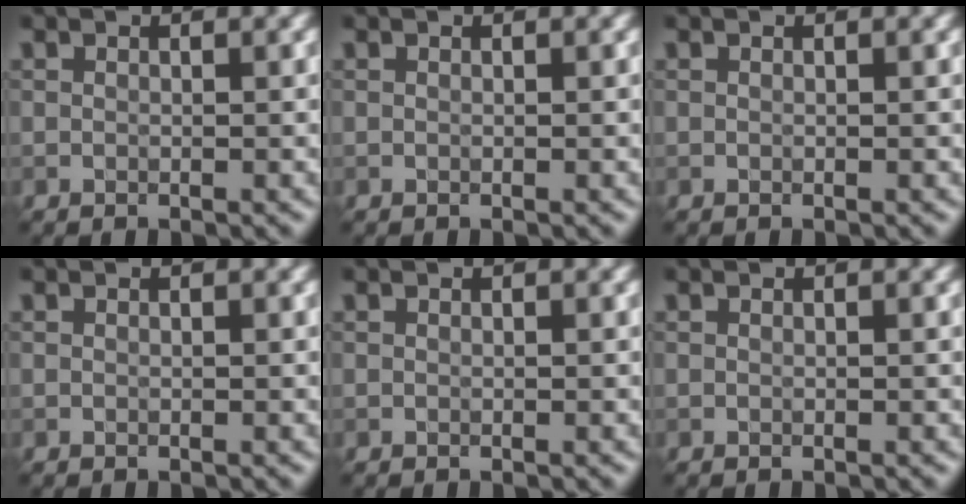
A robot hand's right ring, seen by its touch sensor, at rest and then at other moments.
{"total": 0.0}
{"total": 0.0}
{"total": 0.0}
{"total": 0.0}
{"total": 0.0}